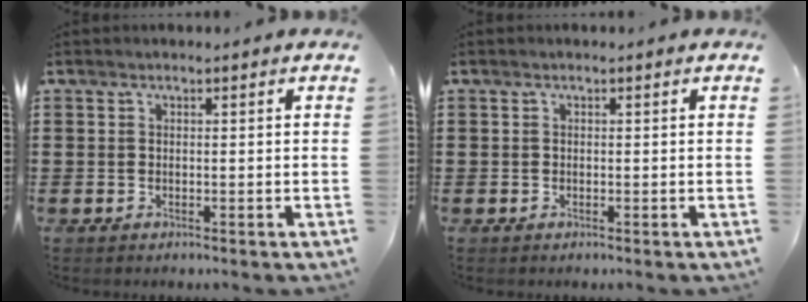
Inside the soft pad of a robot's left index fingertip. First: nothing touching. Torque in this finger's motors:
{"motor_torque": [-0.05, 0.02, -0.01, -0.01]}